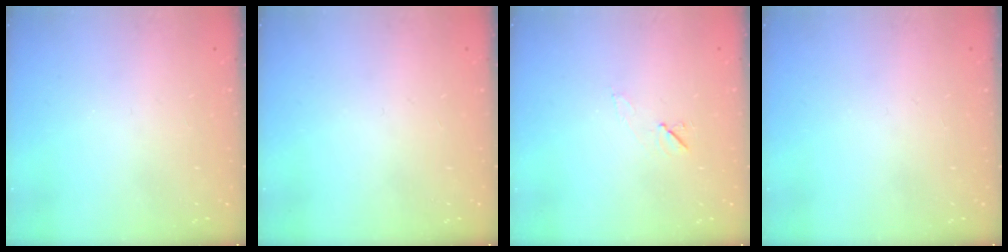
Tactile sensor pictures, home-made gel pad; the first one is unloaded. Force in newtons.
{"total": 0.0}
{"total": 5.2, "press": 4.7, "slide": 2.1}
{"total": 0.0}